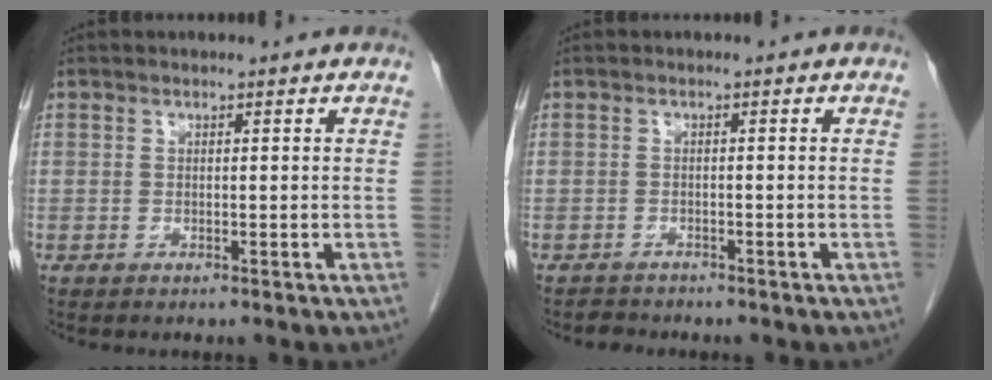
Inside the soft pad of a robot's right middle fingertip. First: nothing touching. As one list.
[{"total": 1.4, "force": [-1.3, 0.5, -0.3], "torque": [-0.002, -0.002, -0.022]}]